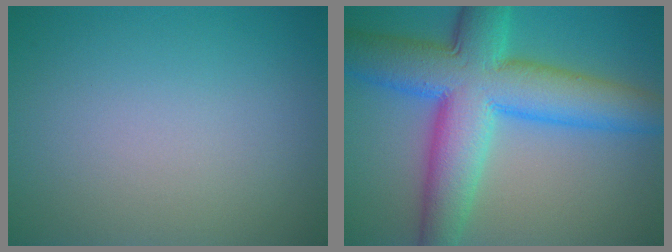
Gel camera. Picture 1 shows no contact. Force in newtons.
{"total": 11.5, "press": 11.5, "slide": 0.2}